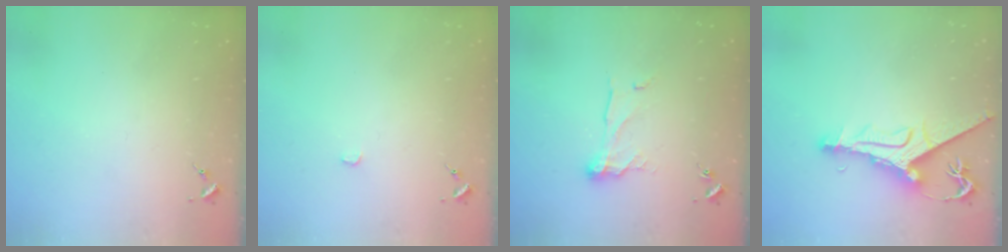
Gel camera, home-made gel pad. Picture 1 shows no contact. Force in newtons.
{"total": 1.3, "press": 1.3, "slide": 0.1}
{"total": 10.5, "press": 10.4, "slide": 0.5}
{"total": 11.9, "press": 11.8, "slide": 1.3}